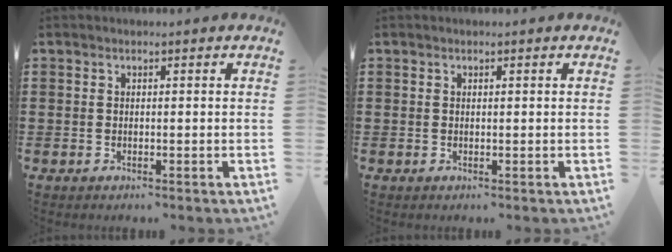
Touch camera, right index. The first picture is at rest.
{"total": 0.0}